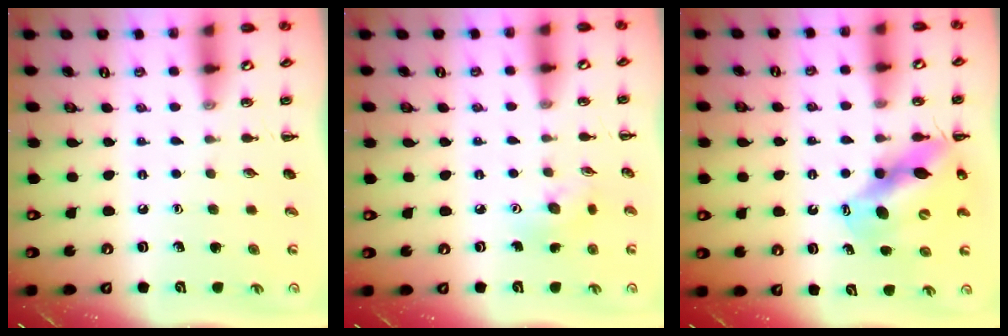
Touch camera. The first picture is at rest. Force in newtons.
{"total": 3.9, "press": 3.8, "slide": 0.7}
{"total": 12.5, "press": 12.0, "slide": 3.4}